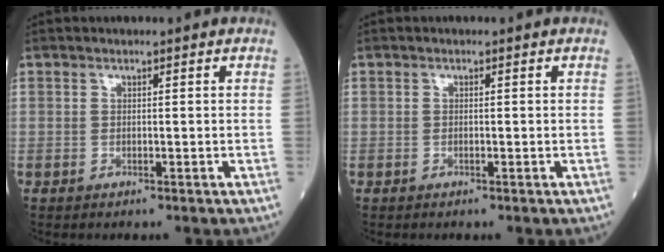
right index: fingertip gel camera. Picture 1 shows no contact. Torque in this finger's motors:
{"motor_torque": [0.00, 0.00, 0.00, 0.00]}